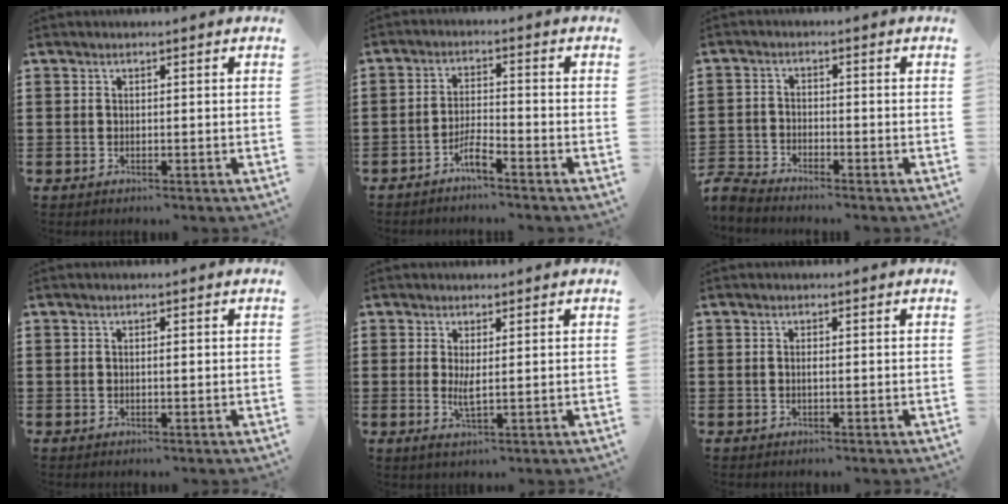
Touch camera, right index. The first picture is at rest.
{"total": 3.4, "force": [-2.8, 0.2, 1.9], "torque": [-0.051, 0.001, -0.059]}
{"total": 3.1, "force": [-3.1, 0.2, 0.0], "torque": [-0.020, -0.004, -0.070]}
{"total": 0.9, "force": [0.1, 0.3, 0.9], "torque": [-0.017, 0.000, 0.001]}
{"total": 2.6, "force": [0.4, 0.3, 2.5], "torque": [-0.042, -0.010, 0.006]}
{"total": 0.6, "force": [-0.2, -0.1, 0.6], "torque": [-0.012, -0.006, -0.003]}